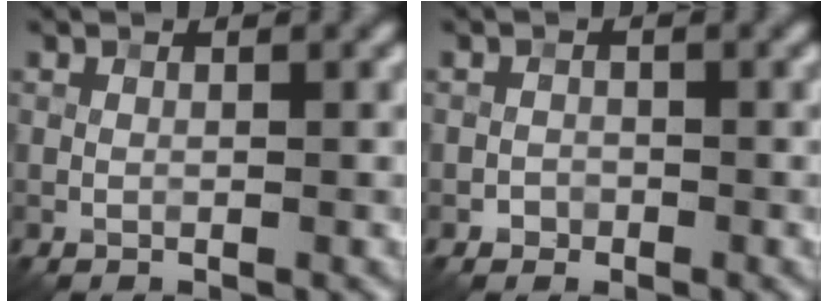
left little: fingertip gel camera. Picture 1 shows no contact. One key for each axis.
{"total": 0.9, "fx": -0.6, "fy": 0.7, "fz": 0.0, "tx": 0.005, "ty": 0.002, "tz": -0.009}